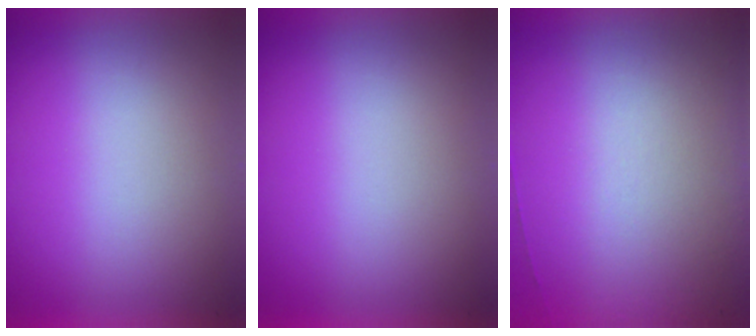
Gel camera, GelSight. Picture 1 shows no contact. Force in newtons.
{"total": 0.0}
{"total": 6.6}